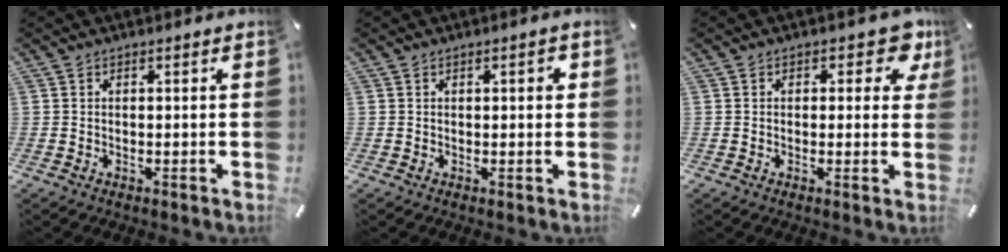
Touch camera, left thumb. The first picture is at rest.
{"total": 1.9, "force": [0.5, 0.8, 1.7], "torque": [-0.025, 0.003, 0.005]}
{"total": 6.3, "force": [3.1, 3.5, 4.2], "torque": [-0.034, -0.017, 0.046]}